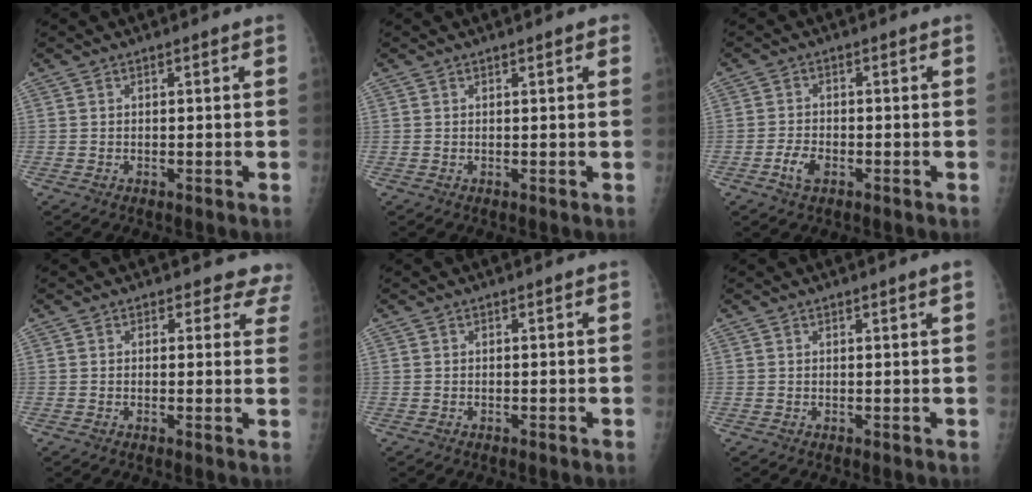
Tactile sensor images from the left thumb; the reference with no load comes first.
{"total": 0.8, "force": [0.5, 0.3, 0.5], "torque": [-0.003, 0.000, 0.004]}
{"total": 3.4, "force": [-1.6, 1.9, 2.3], "torque": [-0.044, 0.008, -0.030]}
{"total": 5.4, "force": [4.7, 2.5, -0.2], "torque": [0.053, -0.019, 0.022]}
{"total": 0.0}
{"total": 1.1, "force": [0.8, -0.2, 0.8], "torque": [-0.012, -0.004, 0.011]}